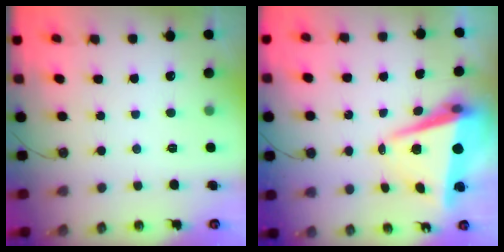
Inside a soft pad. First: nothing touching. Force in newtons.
{"total": 8.2, "press": 8.1, "slide": 1.4}